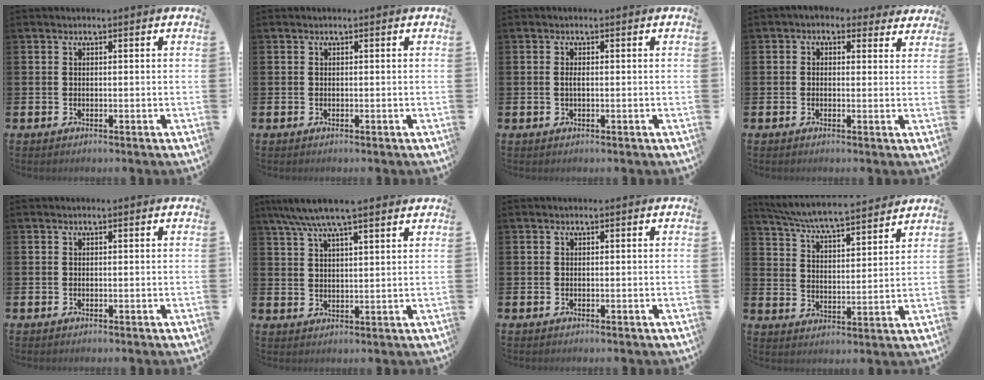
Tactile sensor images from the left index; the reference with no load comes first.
{"total": 0.0}
{"total": 1.0, "force": [-0.1, 0.3, 0.9], "torque": [-0.018, 0.002, -0.003]}
{"total": 1.9, "force": [1.3, 1.3, 0.5], "torque": [-0.012, -0.005, 0.018]}
{"total": 0.0}
{"total": 6.8, "force": [5.8, 1.0, 3.4], "torque": [-0.073, -0.014, 0.104]}
{"total": 0.0}
{"total": 6.7, "force": [6.4, 0.1, 1.8], "torque": [-0.060, -0.050, 0.111]}